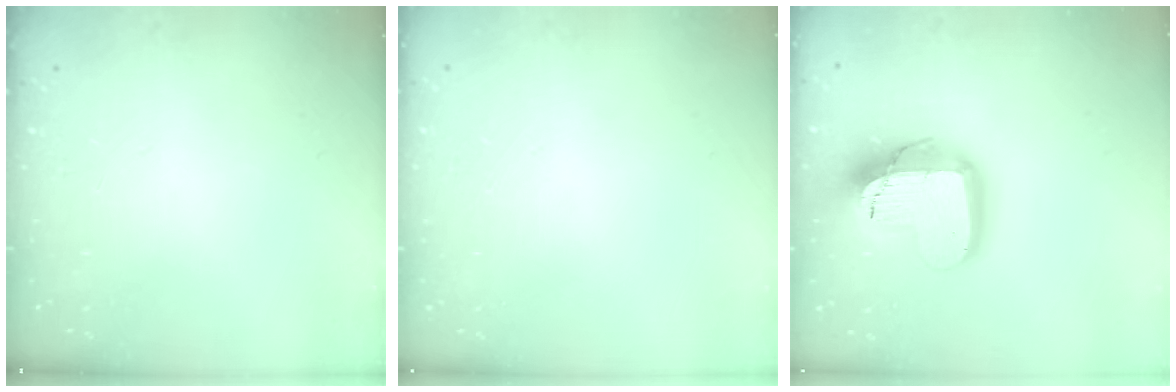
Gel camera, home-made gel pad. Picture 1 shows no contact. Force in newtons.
{"total": 0.0}
{"total": 20.1, "press": 20.0, "slide": 1.6}